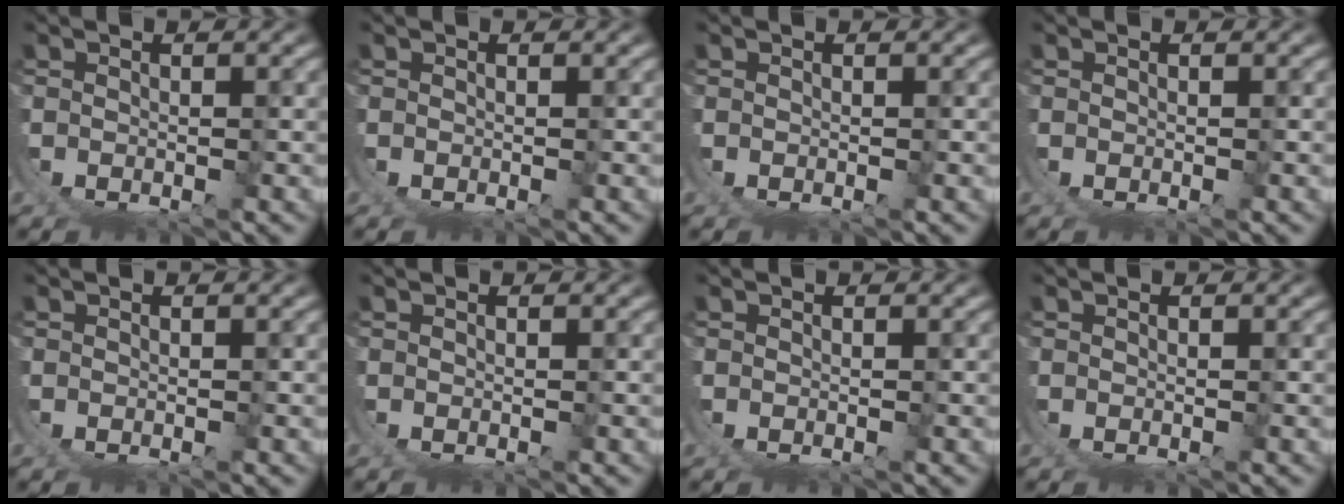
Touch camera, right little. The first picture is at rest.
{"total": 0.0}
{"total": 0.0}
{"total": 0.0}
{"total": 0.0}
{"total": 0.0}
{"total": 0.0}
{"total": 0.0}